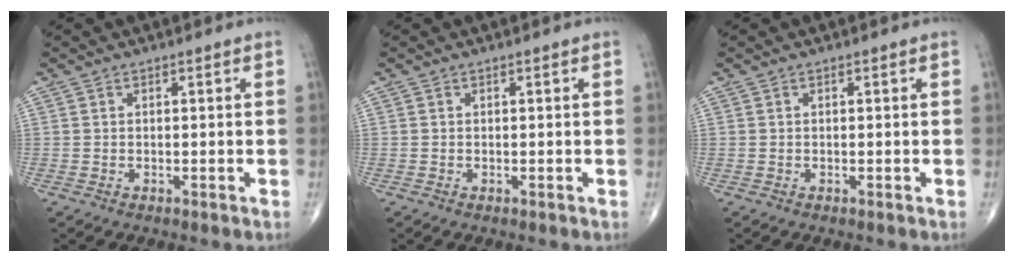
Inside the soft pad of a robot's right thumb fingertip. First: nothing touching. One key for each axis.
{"total": 0.0}
{"total": 0.0}